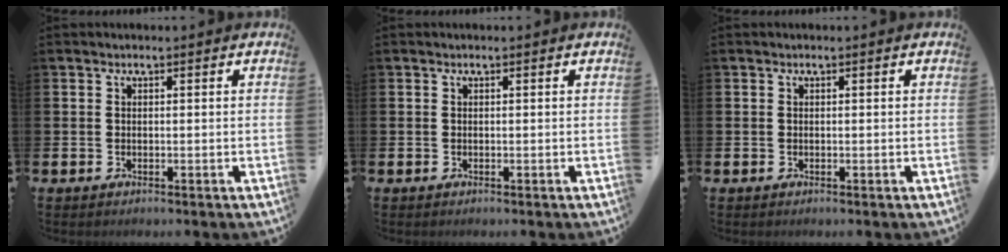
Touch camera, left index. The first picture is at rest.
{"total": 0.0}
{"total": 0.0}